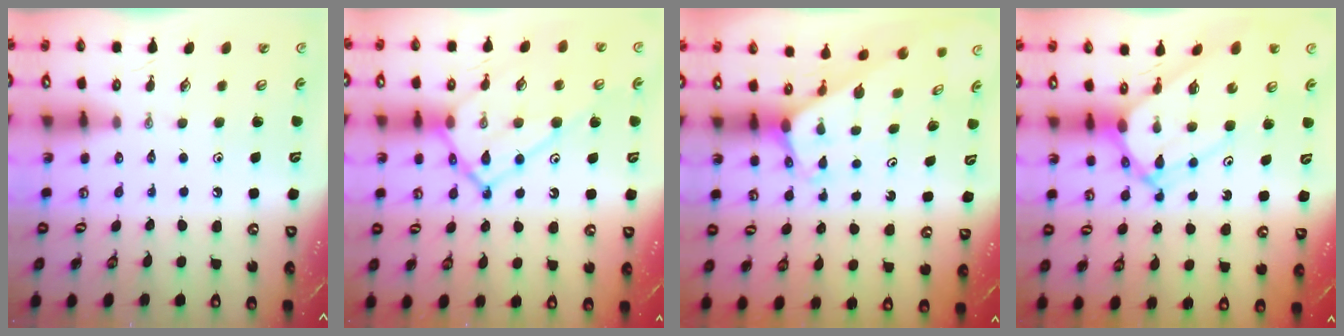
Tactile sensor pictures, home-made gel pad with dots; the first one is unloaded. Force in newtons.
{"total": 15.8, "press": 15.7, "slide": 2.0}
{"total": 1.8, "press": 1.8, "slide": 0.1}
{"total": 10.4, "press": 10.4, "slide": 1.0}